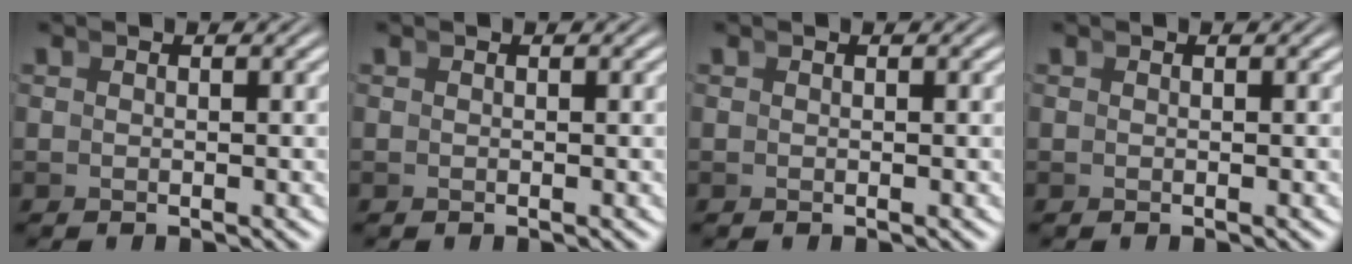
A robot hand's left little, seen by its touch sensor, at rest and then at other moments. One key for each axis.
{"total": 0.0}
{"total": 0.0}
{"total": 0.0}